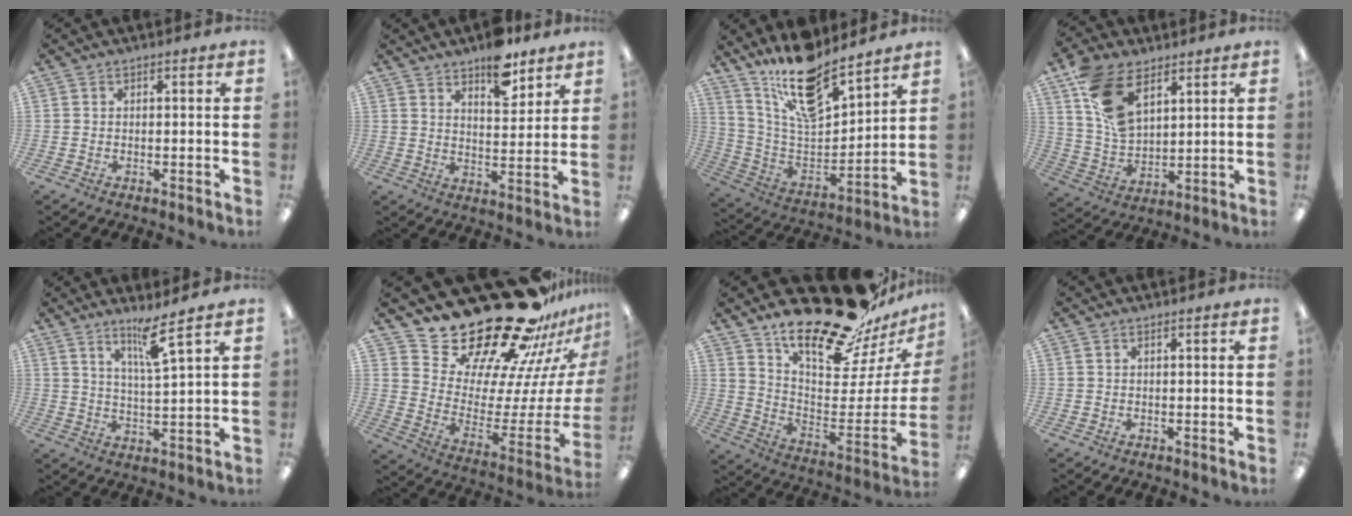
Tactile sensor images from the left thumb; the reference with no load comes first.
{"total": 8.8, "force": [6.9, 3.5, 4.2], "torque": [-0.045, -0.043, 0.117]}
{"total": 16.9, "force": [13.9, 5.4, 8.1], "torque": [-0.149, -0.098, 0.240]}
{"total": 14.7, "force": [7.6, 8.4, 9.4], "torque": [-0.182, -0.015, 0.146]}
{"total": 7.2, "force": [5.0, 0.4, 5.2], "torque": [-0.093, -0.024, 0.080]}
{"total": 28.4, "force": [24.1, 10.0, 11.2], "torque": [-0.159, -0.198, 0.429]}
{"total": 22.3, "force": [19.7, 5.7, 8.9], "torque": [-0.118, -0.161, 0.329]}
{"total": 0.0}